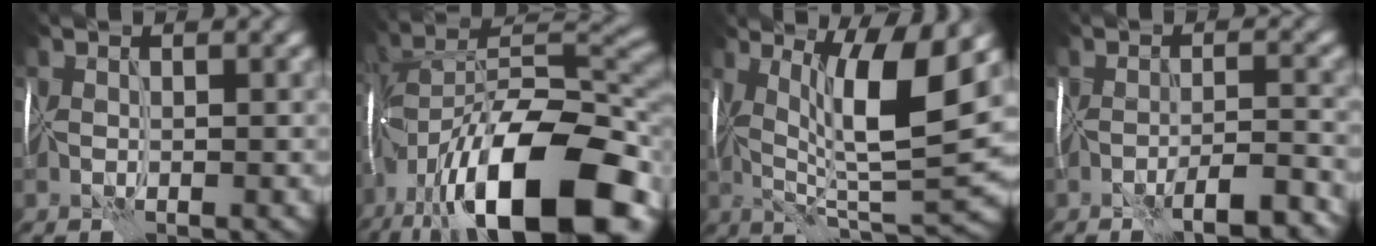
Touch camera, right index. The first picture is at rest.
{"total": 17.8, "force": [-8.9, 6.9, 13.7], "torque": [-0.227, 0.018, -0.156]}
{"total": 9.7, "force": [2.6, 1.6, 9.2], "torque": [-0.153, -0.006, 0.046]}
{"total": 5.0, "force": [-3.6, 0.8, 3.4], "torque": [-0.046, -0.001, -0.054]}